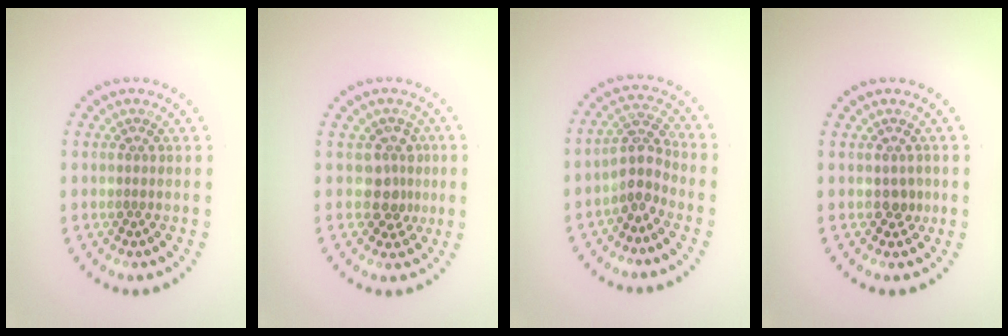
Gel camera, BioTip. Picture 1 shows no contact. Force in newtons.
{"total": 2.6, "press": 2.0, "slide": 1.6}
{"total": 2.7, "press": 2.1, "slide": 1.7}
{"total": 1.1, "press": 1.0, "slide": 0.4}